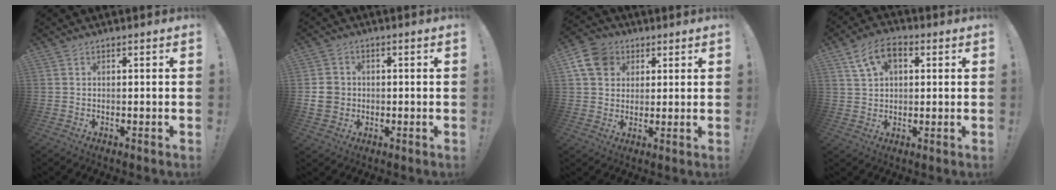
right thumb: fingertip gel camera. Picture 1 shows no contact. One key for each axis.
{"total": 7.1, "fx": -0.3, "fy": 6.4, "fz": 3.0, "tx": -0.046, "ty": 0.009, "tz": -0.003}
{"total": 11.4, "fx": 4.1, "fy": 9.4, "fz": 5.0, "tx": -0.080, "ty": -0.013, "tz": 0.083}
{"total": 9.1, "fx": 3.8, "fy": 5.5, "fz": 6.2, "tx": -0.102, "ty": -0.002, "tz": 0.074}